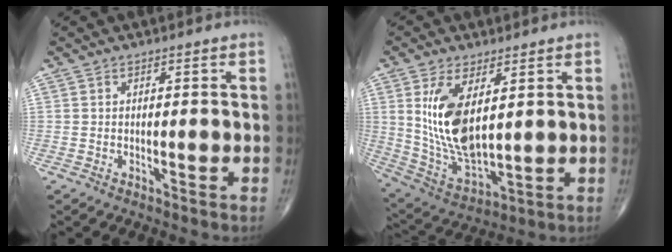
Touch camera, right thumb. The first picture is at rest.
{"total": 14.3, "force": [3.7, 6.7, 12.1], "torque": [-0.228, -0.024, 0.091]}